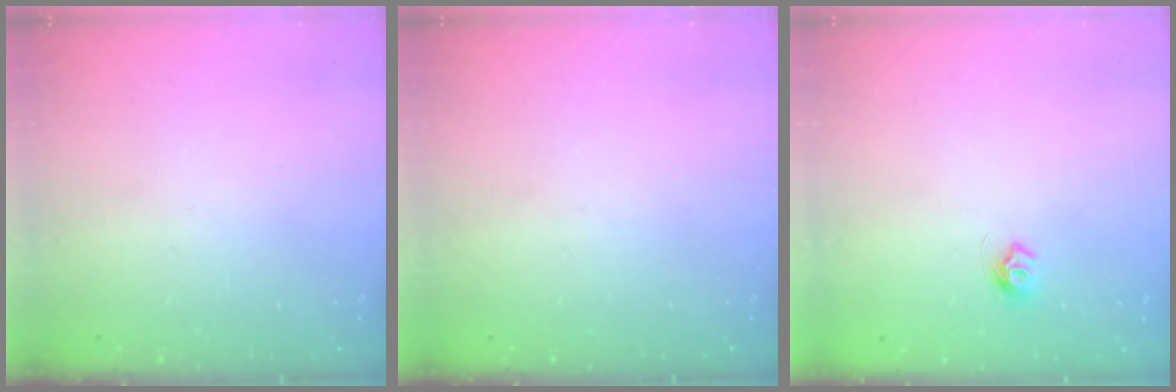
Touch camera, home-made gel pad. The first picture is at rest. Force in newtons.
{"total": 0.0}
{"total": 6.4, "press": 6.3, "slide": 0.6}